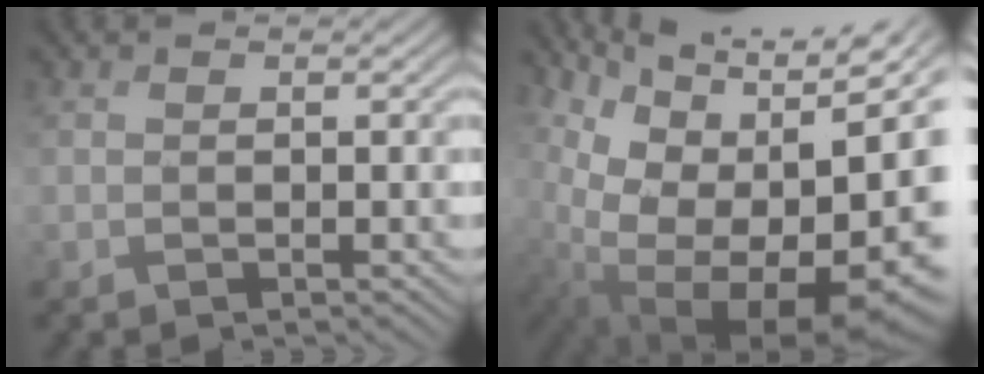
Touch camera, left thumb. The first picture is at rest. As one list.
[{"total": 15.0, "force": [3.1, 8.6, 12.0], "torque": [-0.180, -0.007, 0.107]}]